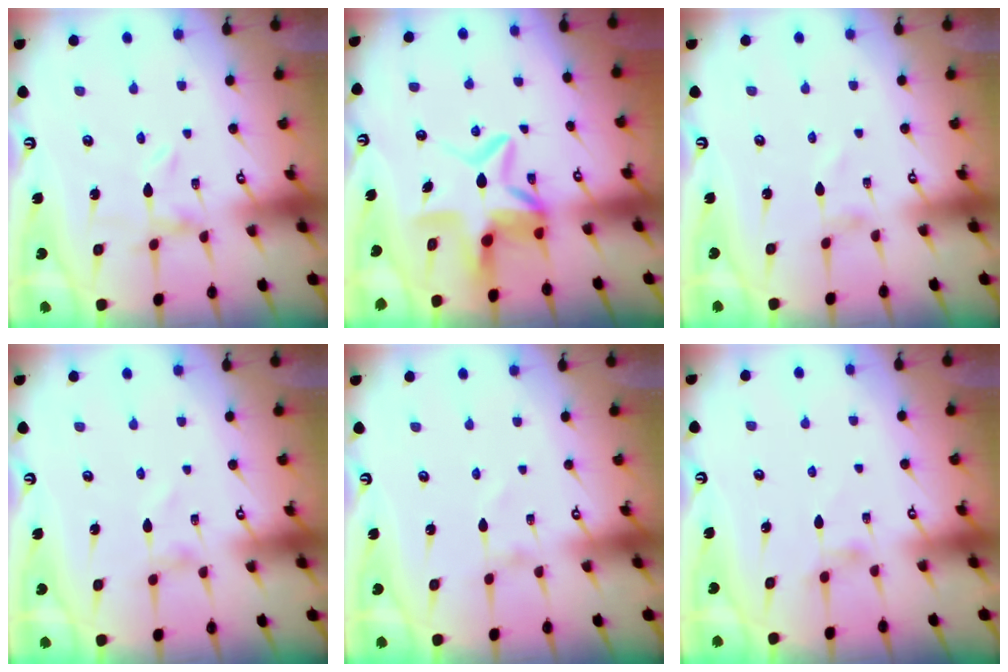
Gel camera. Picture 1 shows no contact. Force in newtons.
{"total": 9.8, "press": 9.6, "slide": 1.8}
{"total": 1.3, "press": 1.3, "slide": 0.1}
{"total": 1.2, "press": 1.1, "slide": 0.1}
{"total": 1.0, "press": 1.0, "slide": 0.0}
{"total": 2.0, "press": 2.0, "slide": 0.4}